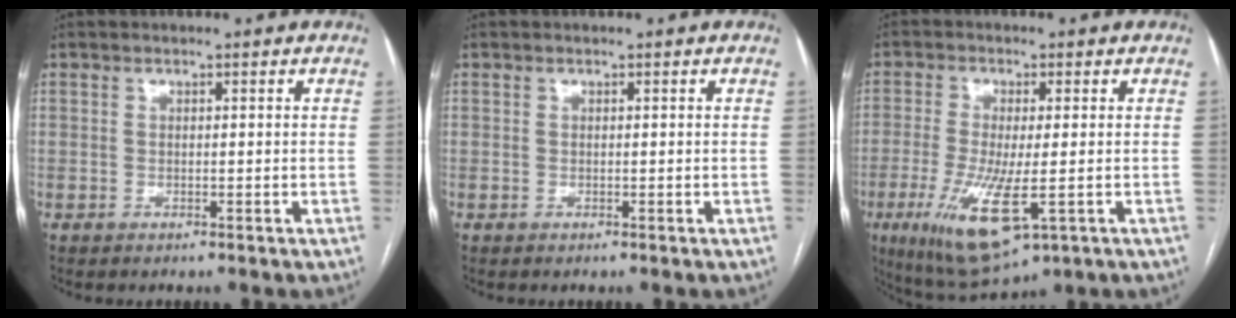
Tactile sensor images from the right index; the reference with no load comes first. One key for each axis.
{"total": 0.0}
{"total": 11.8, "fx": -3.8, "fy": 2.7, "fz": 10.9, "tx": -0.213, "ty": -0.036, "tz": -0.057}